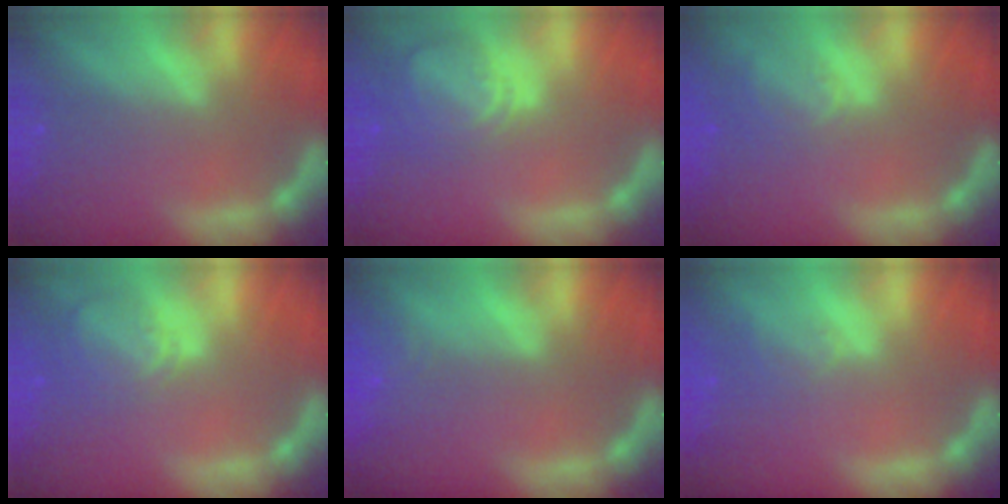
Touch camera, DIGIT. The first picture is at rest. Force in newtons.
{"total": 5.6}
{"total": 2.5}
{"total": 4.0}
{"total": 1.9}
{"total": 1.5}